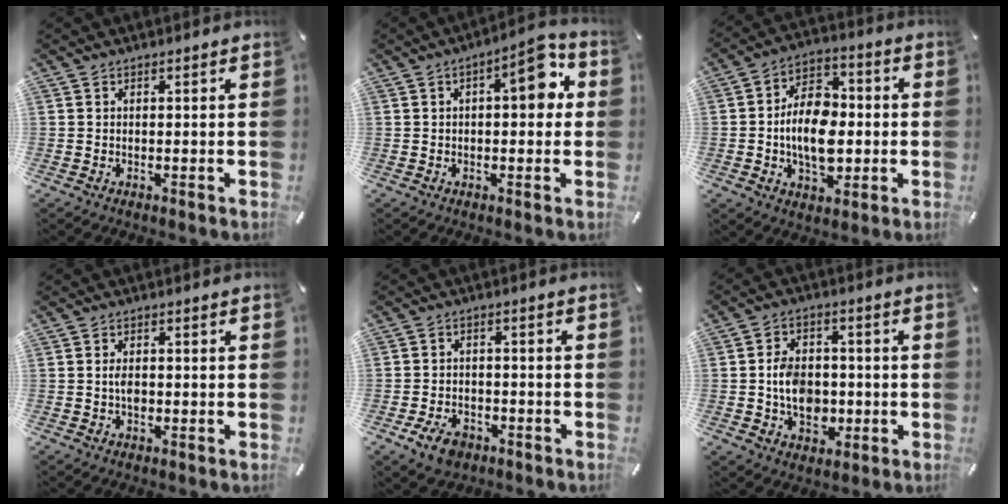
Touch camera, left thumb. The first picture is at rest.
{"total": 9.2, "force": [2.0, 3.8, 8.1], "torque": [-0.099, -0.007, 0.022]}
{"total": 12.9, "force": [-1.8, 9.0, 9.1], "torque": [-0.165, 0.011, -0.030]}
{"total": 2.4, "force": [-0.4, 1.5, 1.8], "torque": [-0.035, 0.003, -0.007]}
{"total": 6.0, "force": [-3.4, 3.9, 2.9], "torque": [-0.061, 0.018, -0.064]}
{"total": 9.6, "force": [-1.4, 7.6, 5.7], "torque": [-0.113, 0.011, -0.023]}